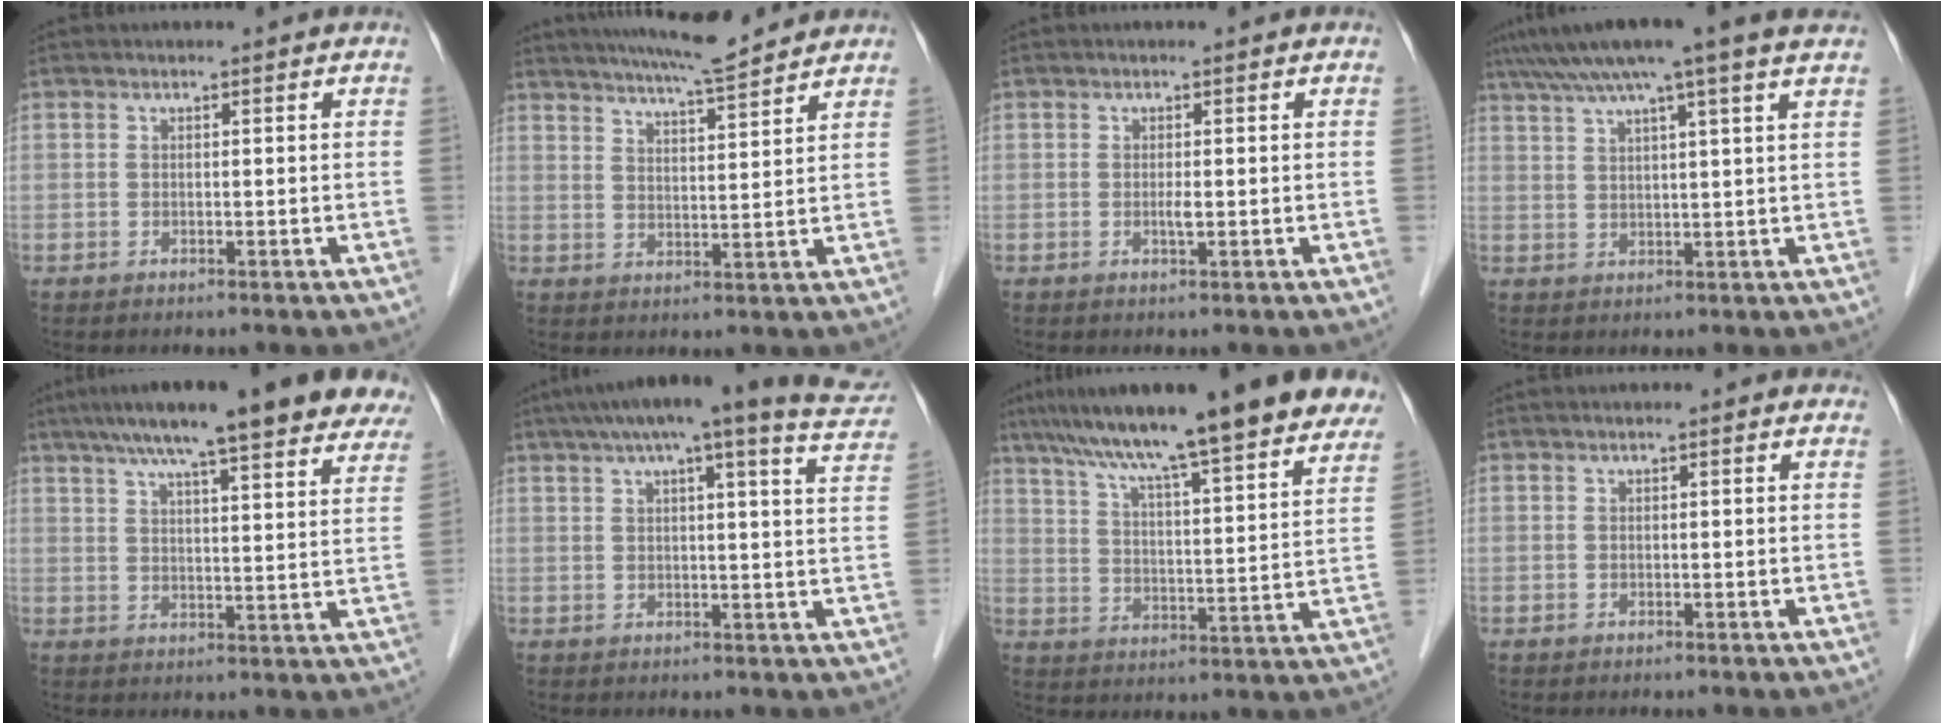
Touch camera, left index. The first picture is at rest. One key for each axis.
{"total": 9.5, "fx": 8.7, "fy": 0.3, "fz": 3.9, "tx": -0.067, "ty": 0.012, "tz": 0.131}
{"total": 1.0, "fx": -0.1, "fy": 0.1, "fz": 1.0, "tx": -0.020, "ty": -0.002, "tz": -0.003}
{"total": 12.2, "fx": 9.3, "fy": -0.7, "fz": 7.9, "tx": -0.130, "ty": 0.037, "tz": 0.118}
{"total": 23.0, "fx": 18.3, "fy": 3.6, "fz": 13.5, "tx": -0.196, "ty": 0.040, "tz": 0.230}
{"total": 21.4, "fx": 17.8, "fy": 1.9, "fz": 11.7, "tx": -0.171, "ty": 0.014, "tz": 0.211}
{"total": 24.7, "fx": 19.4, "fy": 2.8, "fz": 15.0, "tx": -0.227, "ty": 0.024, "tz": 0.267}
{"total": 0.8, "fx": 0.5, "fy": 0.3, "fz": 0.6, "tx": -0.013, "ty": 0.006, "tz": 0.002}